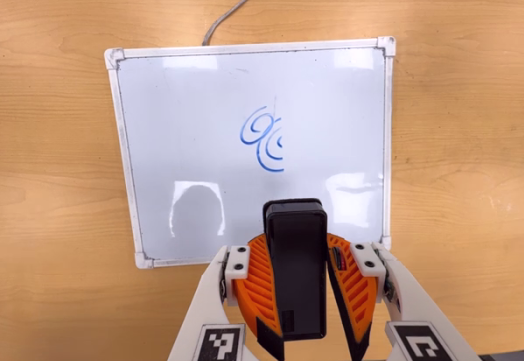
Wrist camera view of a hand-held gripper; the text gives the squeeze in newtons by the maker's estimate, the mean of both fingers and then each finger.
{"total": 10.5, "left": 9.6, "right": 11.4}